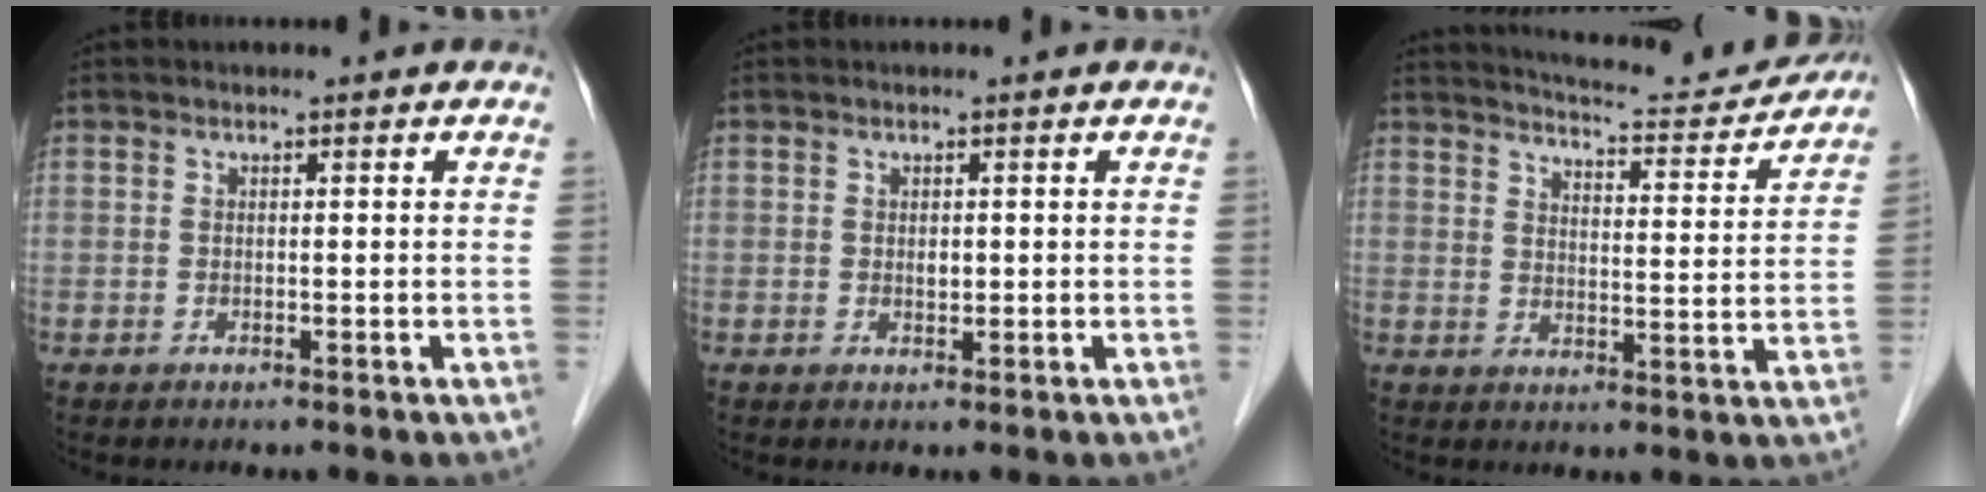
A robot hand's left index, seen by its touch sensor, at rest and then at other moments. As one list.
[{"total": 0.7, "force": [0.0, 0.5, 0.5], "torque": [-0.006, -0.003, -0.001]}, {"total": 13.5, "force": [13.1, 0.8, 3.4], "torque": [-0.054, -0.023, 0.168]}]